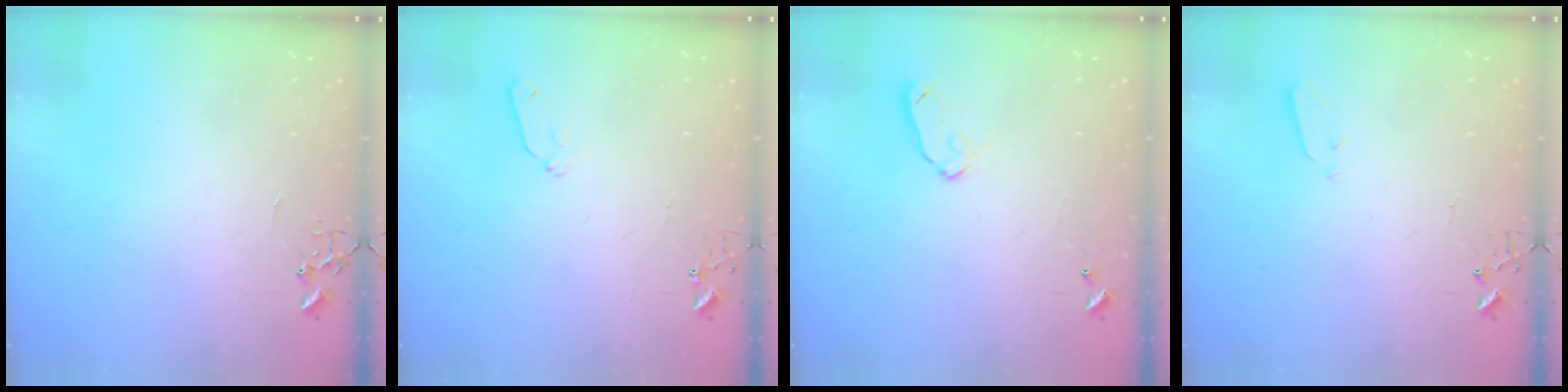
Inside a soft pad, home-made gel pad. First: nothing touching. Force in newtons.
{"total": 5.3, "press": 5.3, "slide": 0.6}
{"total": 7.4, "press": 7.4, "slide": 0.8}
{"total": 2.0, "press": 2.0, "slide": 0.4}